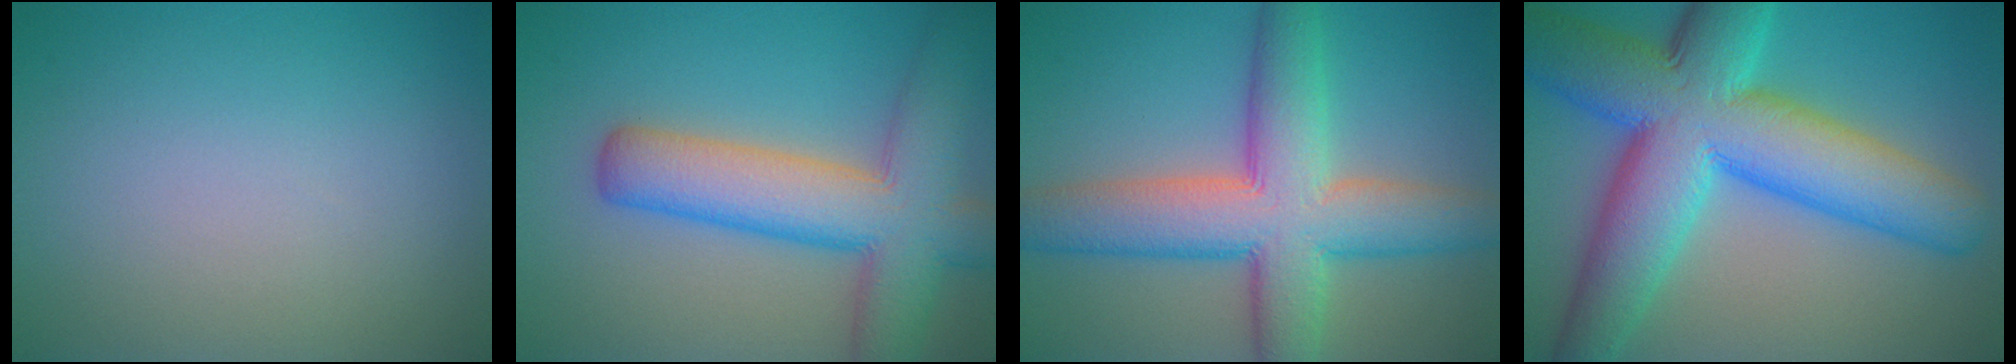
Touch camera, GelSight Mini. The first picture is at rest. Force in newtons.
{"total": 9.3, "press": 9.3, "slide": 0.4}
{"total": 10.0, "press": 10.0, "slide": 0.4}
{"total": 14.3, "press": 14.3, "slide": 0.2}